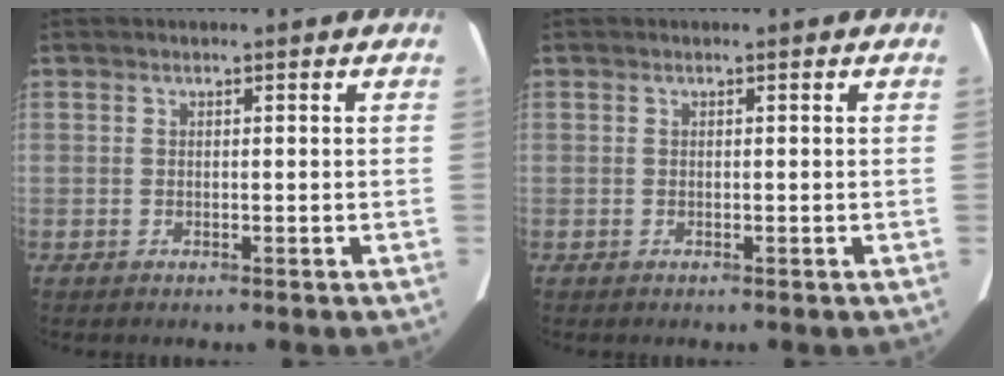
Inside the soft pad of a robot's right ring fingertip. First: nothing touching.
{"total": 0.0}